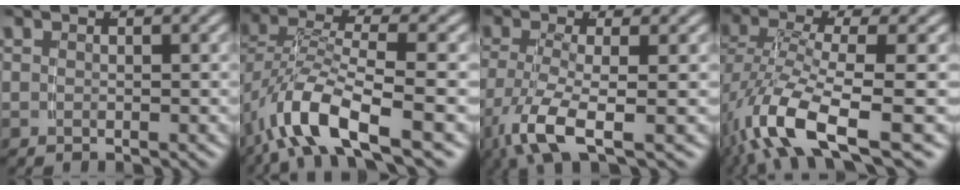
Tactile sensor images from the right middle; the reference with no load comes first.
{"total": 6.4, "force": [-2.7, 2.5, 5.2], "torque": [-0.122, -0.022, -0.031]}
{"total": 5.6, "force": [-2.6, 1.9, 4.7], "torque": [-0.107, -0.031, -0.027]}
{"total": 7.7, "force": [-3.7, 2.7, 6.3], "torque": [-0.137, -0.032, -0.044]}